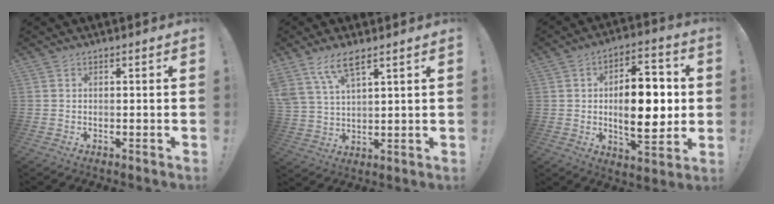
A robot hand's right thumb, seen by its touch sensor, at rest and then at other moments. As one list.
[{"total": 8.6, "force": [6.0, 3.2, 5.3], "torque": [-0.106, -0.020, 0.116]}, {"total": 17.4, "force": [0.3, 9.0, 14.9], "torque": [-0.220, 0.003, -0.001]}]